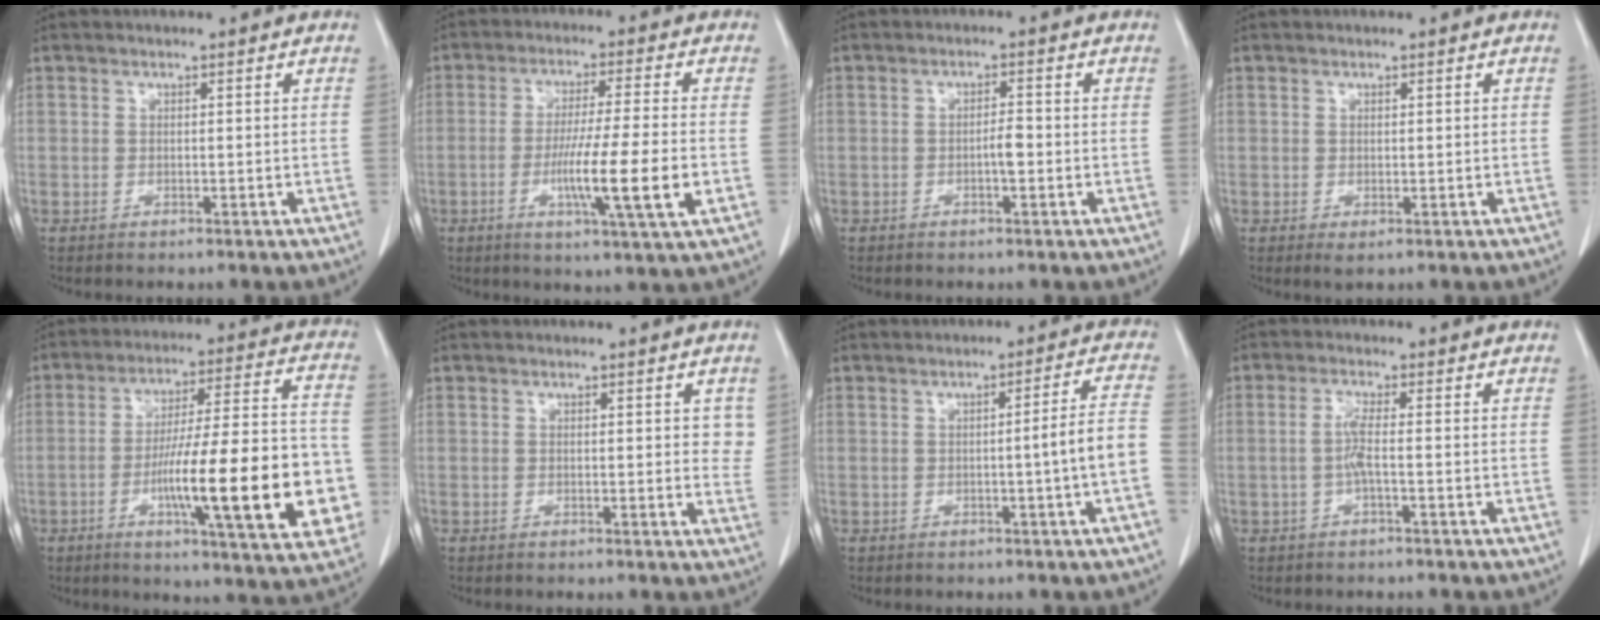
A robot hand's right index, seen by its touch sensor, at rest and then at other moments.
{"total": 11.4, "force": [-2.7, -0.6, 11.0], "torque": [-0.191, -0.018, -0.049]}
{"total": 1.9, "force": [-0.4, 0.4, 1.8], "torque": [-0.028, 0.004, -0.006]}
{"total": 0.8, "force": [0.0, 0.6, 0.5], "torque": [-0.009, -0.002, 0.003]}
{"total": 22.1, "force": [-5.6, 2.9, 21.2], "torque": [-0.272, 0.011, -0.073]}
{"total": 2.8, "force": [1.3, 1.5, 2.0], "torque": [-0.010, -0.006, 0.011]}
{"total": 5.9, "force": [-1.4, -1.1, 5.6], "torque": [-0.075, 0.006, -0.022]}
{"total": 2.5, "force": [-0.4, -0.2, 2.4], "torque": [-0.049, 0.002, -0.009]}